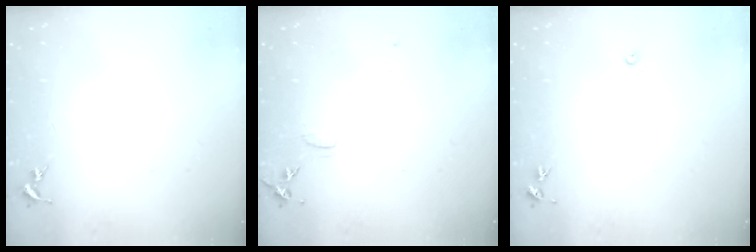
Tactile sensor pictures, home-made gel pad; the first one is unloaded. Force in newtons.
{"total": 6.3, "press": 6.2, "slide": 0.7}
{"total": 3.0, "press": 3.0, "slide": 0.4}